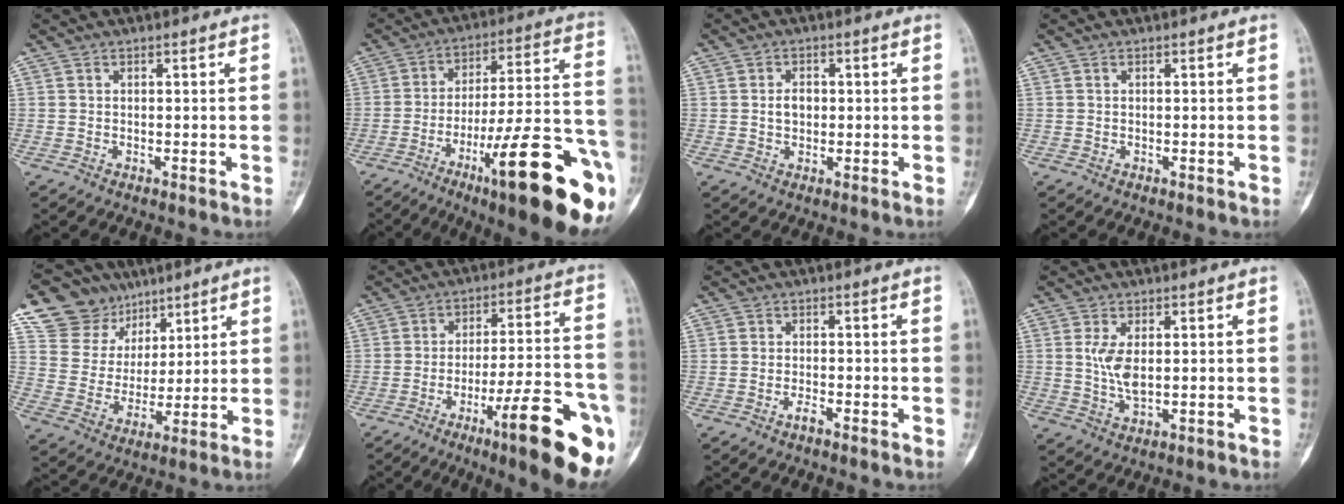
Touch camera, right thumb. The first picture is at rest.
{"total": 26.4, "force": [-12.2, 5.0, 22.8], "torque": [-0.264, 0.058, -0.180]}
{"total": 2.9, "force": [0.3, 2.3, 1.6], "torque": [-0.020, 0.005, 0.005]}
{"total": 0.0}
{"total": 14.5, "force": [9.4, 10.8, 2.3], "torque": [-0.004, -0.028, 0.180]}
{"total": 20.0, "force": [-9.4, 3.7, 17.3], "torque": [-0.203, 0.044, -0.132]}
{"total": 1.1, "force": [-0.9, 0.5, 0.5], "torque": [-0.011, 0.003, -0.019]}
{"total": 4.9, "force": [0.7, 2.5, 4.2], "torque": [-0.087, -0.009, 0.019]}